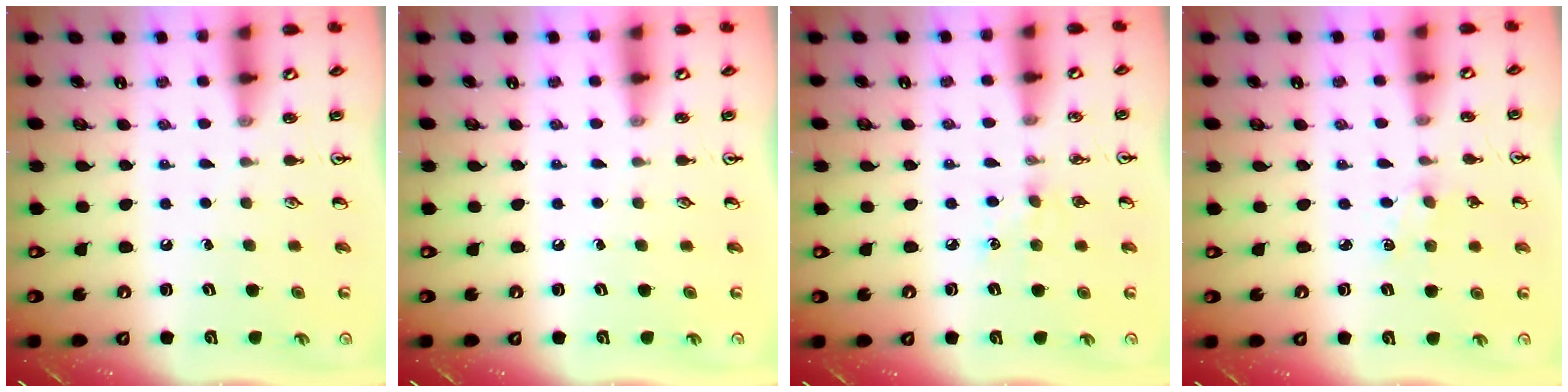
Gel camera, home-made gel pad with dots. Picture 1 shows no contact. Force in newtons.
{"total": 0.0}
{"total": 4.9, "press": 4.8, "slide": 0.7}
{"total": 1.3, "press": 1.3, "slide": 0.2}